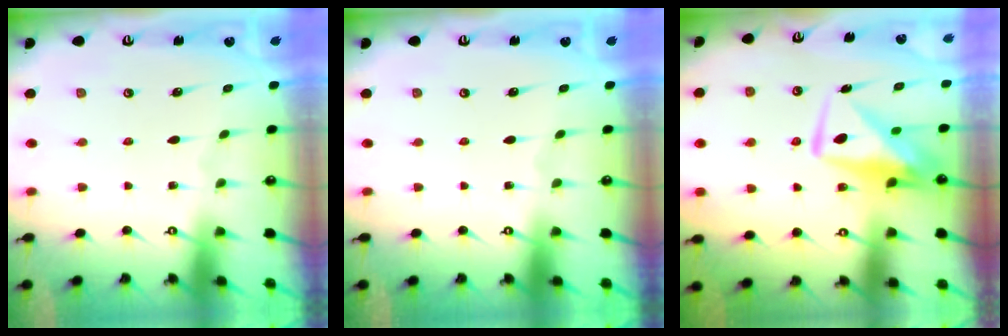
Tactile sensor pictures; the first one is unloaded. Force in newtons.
{"total": 0.0}
{"total": 9.8, "press": 9.7, "slide": 1.0}